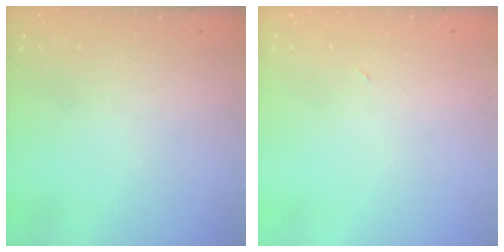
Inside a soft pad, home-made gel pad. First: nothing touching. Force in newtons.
{"total": 2.9, "press": 2.9, "slide": 0.7}